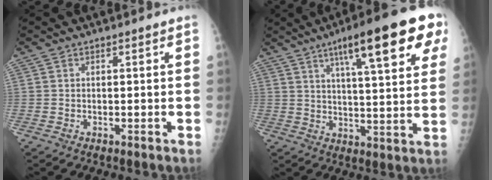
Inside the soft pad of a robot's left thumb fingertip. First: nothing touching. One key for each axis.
{"total": 18.6, "fx": 9.5, "fy": 3.8, "fz": 15.6, "tx": -0.198, "ty": -0.016, "tz": 0.135}